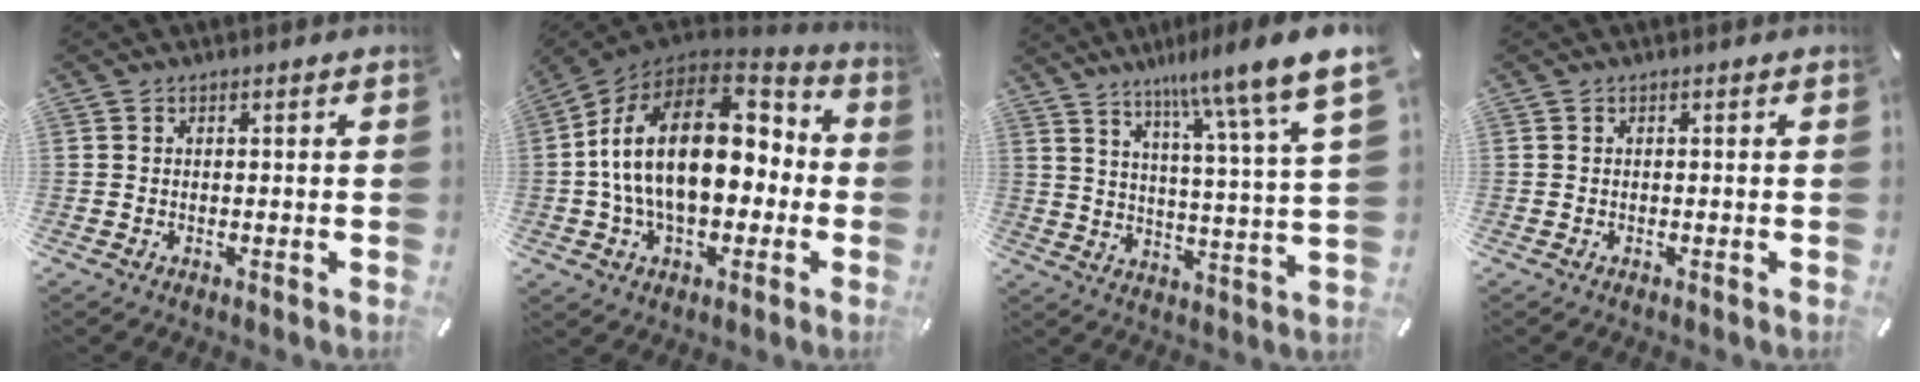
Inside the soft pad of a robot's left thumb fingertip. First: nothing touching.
{"total": 24.1, "force": [1.8, 15.2, 18.6], "torque": [-0.348, 0.005, 0.035]}
{"total": 13.3, "force": [9.8, 1.1, 9.0], "torque": [-0.145, -0.070, 0.155]}
{"total": 0.0}